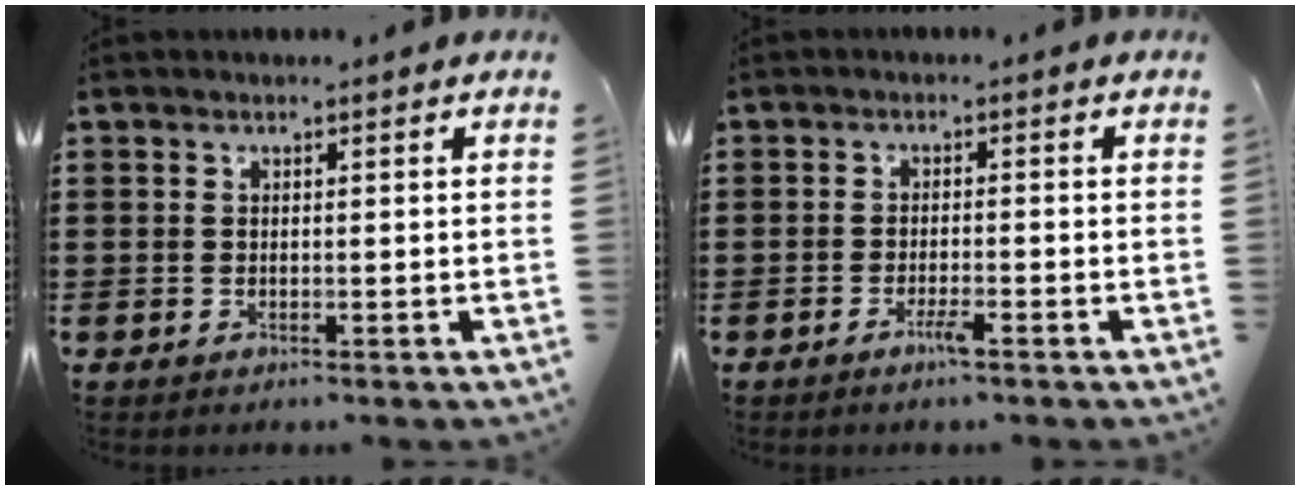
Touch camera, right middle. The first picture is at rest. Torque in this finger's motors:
{"motor_torque": [-0.08, -0.16, 0.18, 0.04]}